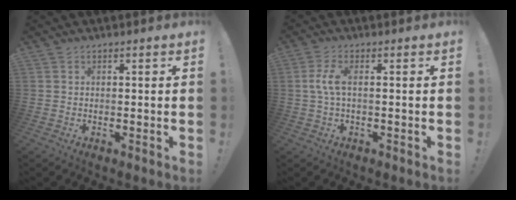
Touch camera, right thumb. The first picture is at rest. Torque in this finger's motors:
{"motor_torque": [0.45, 0.26, 0.66, -0.13, 0.14]}